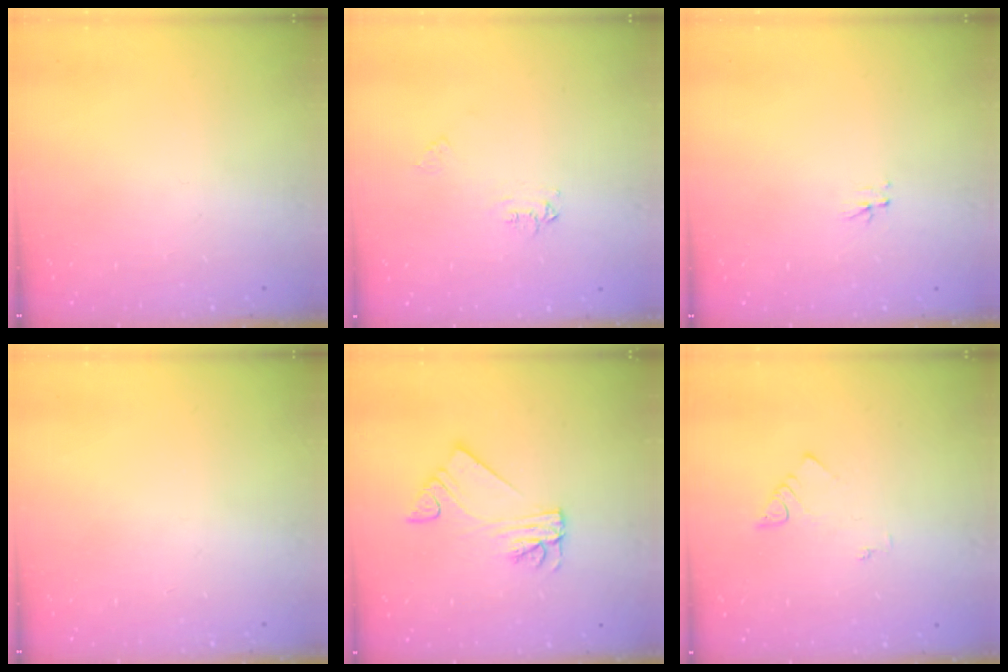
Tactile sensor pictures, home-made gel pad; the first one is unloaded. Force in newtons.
{"total": 5.0, "press": 5.0, "slide": 0.6}
{"total": 3.0, "press": 3.0, "slide": 0.3}
{"total": 0.0}
{"total": 5.9, "press": 5.9, "slide": 0.7}
{"total": 2.1, "press": 2.1, "slide": 0.4}